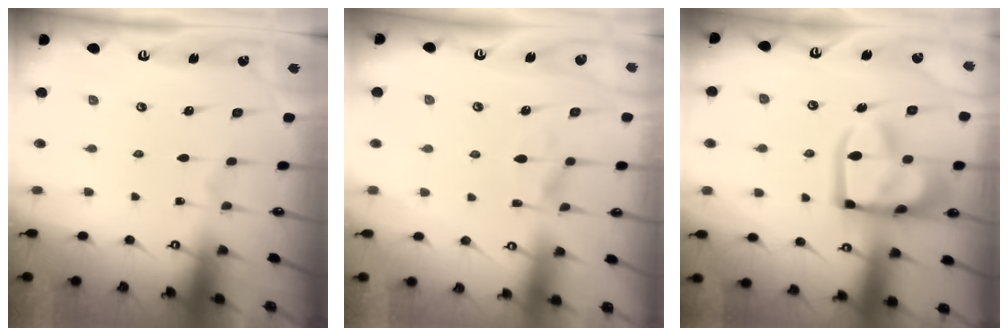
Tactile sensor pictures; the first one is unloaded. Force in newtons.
{"total": 1.2, "press": 0.8, "slide": 0.9}
{"total": 20.0, "press": 19.9, "slide": 2.2}